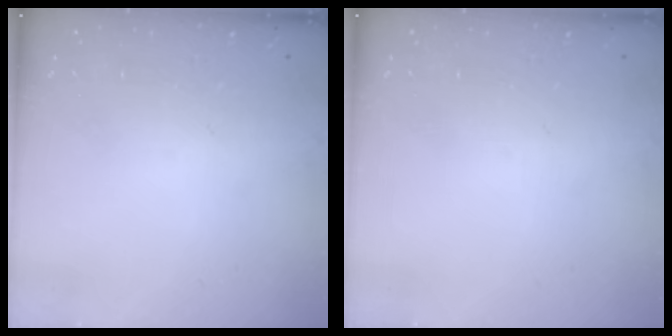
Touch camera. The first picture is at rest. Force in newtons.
{"total": 0.0}